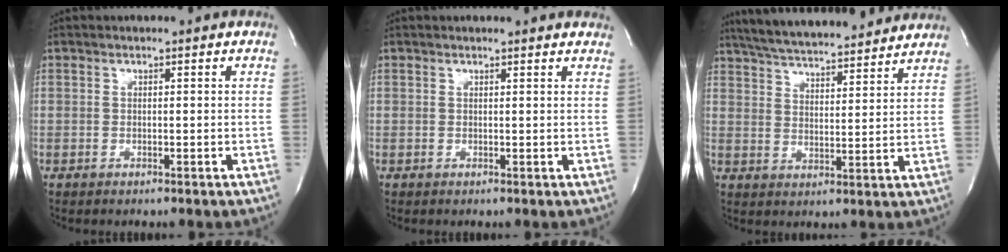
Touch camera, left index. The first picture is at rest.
{"total": 6.4, "force": [6.1, 0.7, 1.9], "torque": [-0.026, 0.005, 0.051]}
{"total": 19.5, "force": [17.7, 2.6, 7.8], "torque": [-0.133, 0.025, 0.254]}